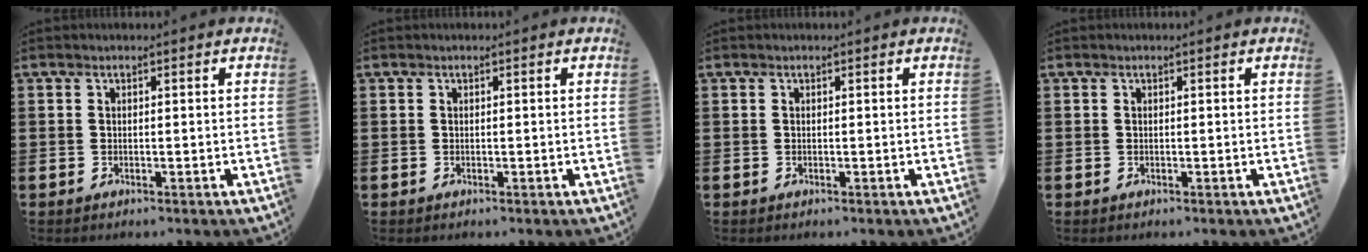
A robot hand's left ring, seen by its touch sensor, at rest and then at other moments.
{"total": 0.0}
{"total": 0.0}
{"total": 0.0}